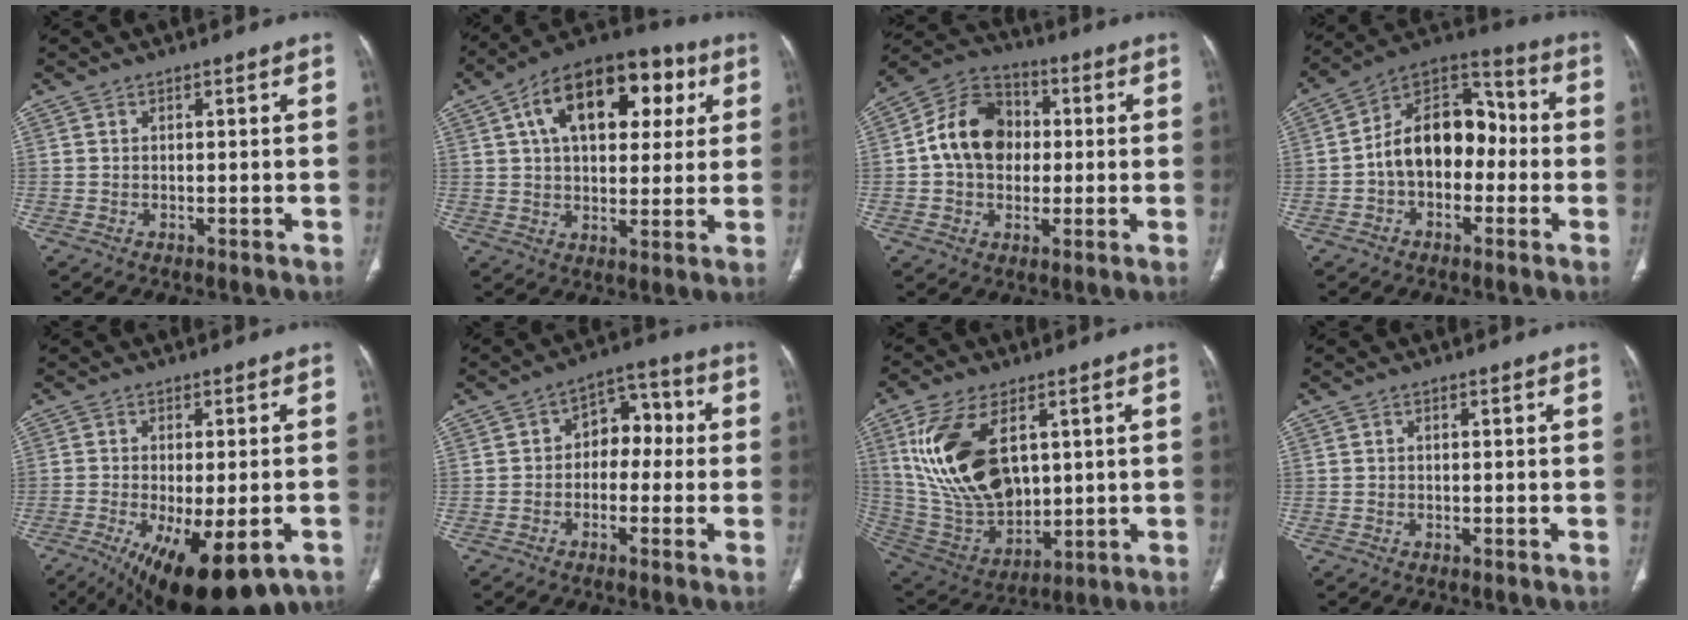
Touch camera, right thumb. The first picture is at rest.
{"total": 20.7, "force": [7.0, 11.9, 15.4], "torque": [-0.203, 0.016, 0.101]}
{"total": 13.5, "force": [0.7, 10.6, 8.4], "torque": [-0.120, 0.028, 0.003]}
{"total": 15.0, "force": [-1.7, 10.2, 10.8], "torque": [-0.143, 0.051, -0.041]}
{"total": 17.8, "force": [-8.6, 6.8, 14.0], "torque": [-0.209, -0.015, -0.119]}
{"total": 8.0, "force": [-0.3, 5.7, 5.6], "torque": [-0.041, 0.038, -0.019]}
{"total": 20.5, "force": [5.4, 12.0, 15.8], "torque": [-0.292, -0.023, 0.123]}
{"total": 0.0}